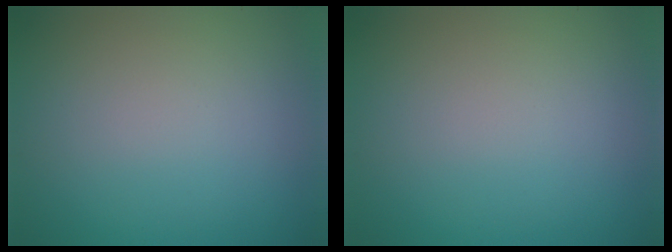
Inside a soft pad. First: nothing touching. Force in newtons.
{"total": 0.0}